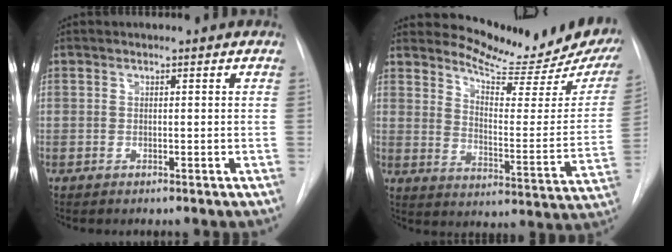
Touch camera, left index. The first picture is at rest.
{"total": 17.5, "force": [16.5, 1.8, 5.6], "torque": [-0.076, -0.107, 0.204]}